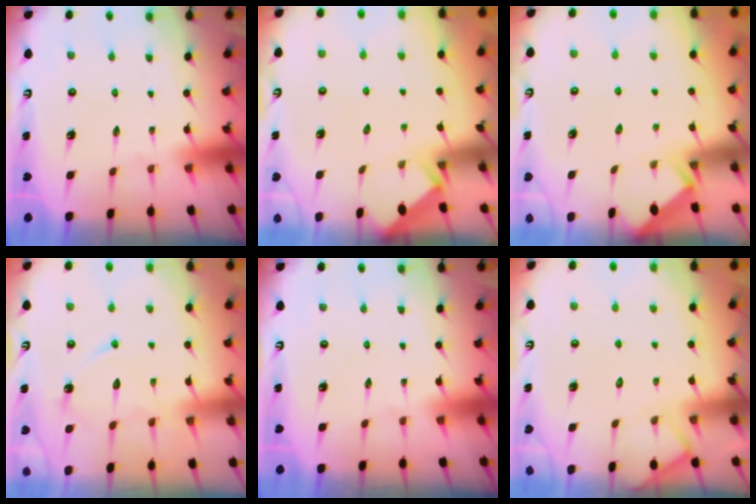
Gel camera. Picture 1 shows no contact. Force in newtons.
{"total": 2.5, "press": 2.4, "slide": 0.4}
{"total": 2.5, "press": 2.4, "slide": 0.4}
{"total": 10.5, "press": 10.5, "slide": 1.1}
{"total": 0.0}
{"total": 3.9, "press": 3.8, "slide": 0.5}